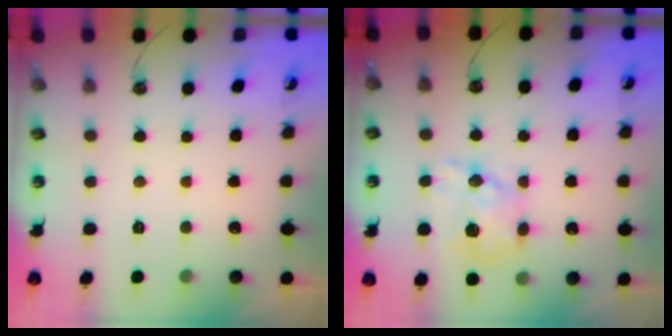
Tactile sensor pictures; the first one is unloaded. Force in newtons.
{"total": 11.5, "press": 11.5, "slide": 0.1}